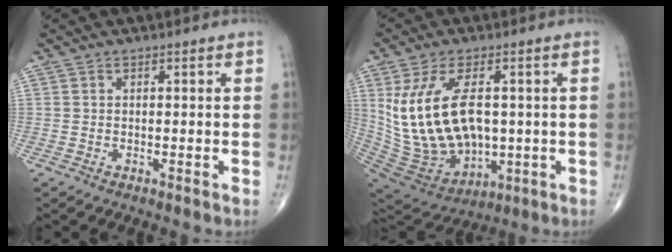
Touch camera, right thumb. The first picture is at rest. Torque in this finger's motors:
{"motor_torque": [0.26, 0.49, 1.50, 0.15, 0.60]}